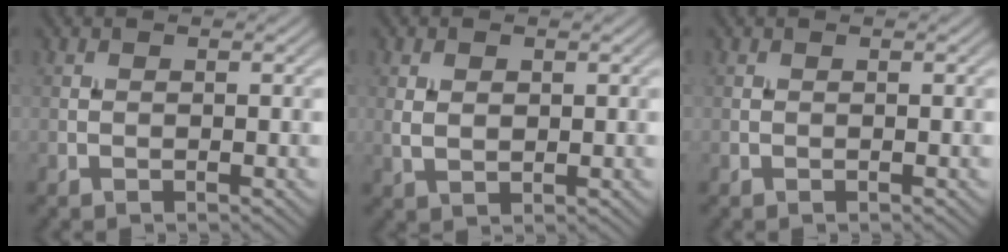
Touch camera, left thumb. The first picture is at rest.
{"total": 2.4, "force": [0.6, 1.6, 1.7], "torque": [-0.037, -0.002, 0.015]}
{"total": 0.0}